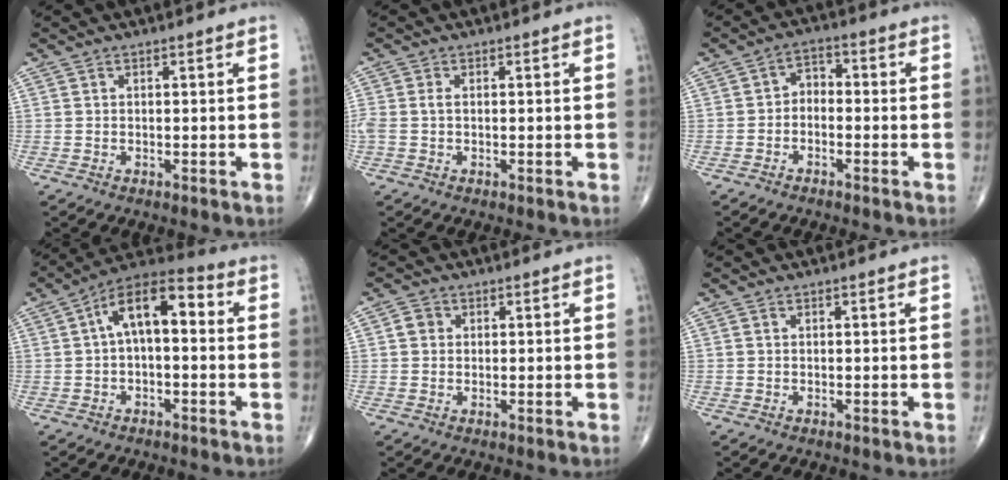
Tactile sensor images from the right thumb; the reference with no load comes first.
{"total": 2.2, "force": [0.0, 1.3, 1.7], "torque": [-0.055, 0.005, -0.001]}
{"total": 3.5, "force": [-1.3, 2.5, 2.2], "torque": [-0.020, 0.027, -0.036]}
{"total": 11.1, "force": [1.2, 5.4, 9.6], "torque": [-0.148, 0.041, 0.006]}
{"total": 2.2, "force": [0.4, 2.0, 0.8], "torque": [-0.007, 0.003, 0.005]}
{"total": 0.0}